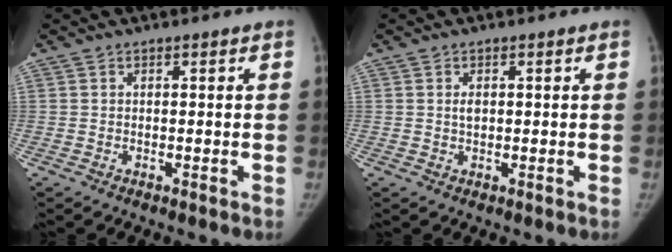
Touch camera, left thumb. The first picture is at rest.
{"total": 1.4, "force": [0.3, 0.8, 1.0], "torque": [-0.012, 0.001, 0.006]}